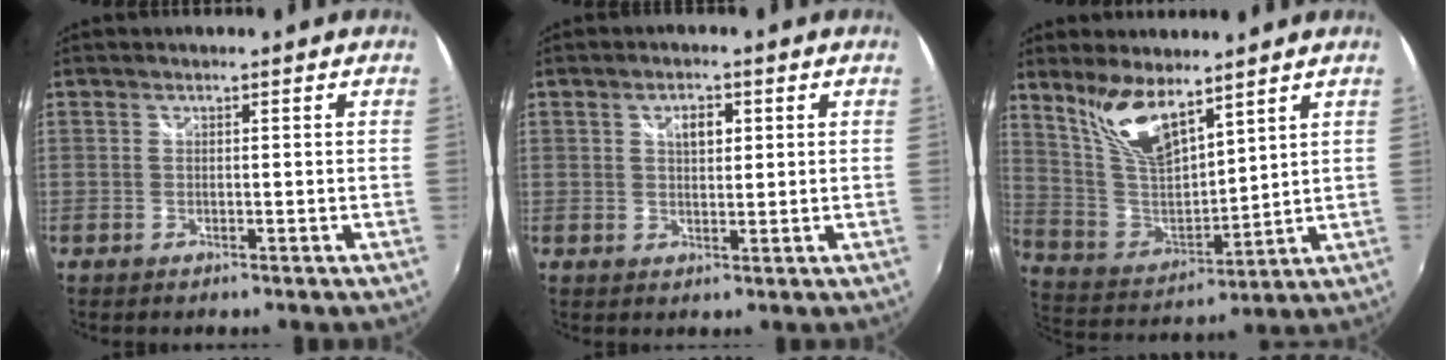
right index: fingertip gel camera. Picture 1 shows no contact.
{"total": 3.3, "force": [1.2, 1.7, 2.6], "torque": [-0.040, 0.007, 0.021]}
{"total": 12.6, "force": [8.7, 4.1, 8.1], "torque": [-0.156, -0.003, 0.184]}